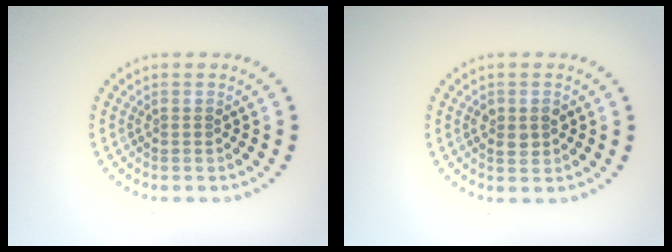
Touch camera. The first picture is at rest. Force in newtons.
{"total": 1.6, "press": 1.6, "slide": 0.1}